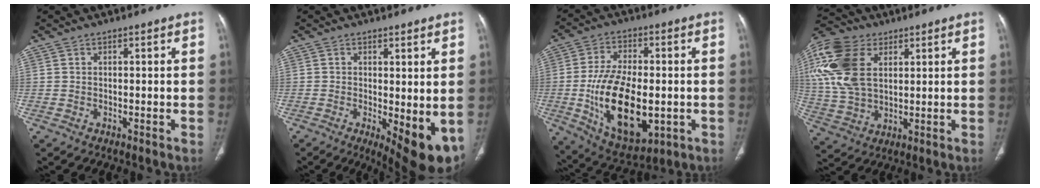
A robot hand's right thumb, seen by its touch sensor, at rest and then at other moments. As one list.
[{"total": 9.4, "force": [-1.5, 3.3, 8.7], "torque": [-0.114, -0.024, -0.013]}, {"total": 19.0, "force": [-3.0, 10.0, 15.9], "torque": [-0.261, -0.004, -0.033]}, {"total": 17.4, "force": [5.6, 11.3, 12.1], "torque": [-0.263, 0.000, 0.105]}]